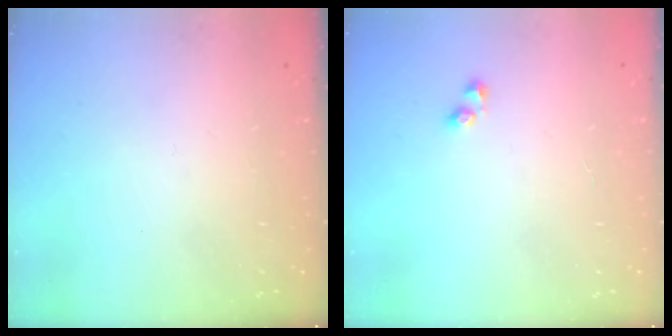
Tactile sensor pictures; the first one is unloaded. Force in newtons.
{"total": 2.0, "press": 1.7, "slide": 1.0}